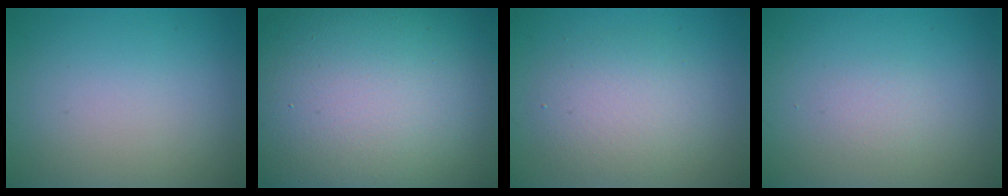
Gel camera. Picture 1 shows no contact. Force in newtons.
{"total": 21.1, "press": 21.1, "slide": 0.8}
{"total": 3.8, "press": 3.8, "slide": 0.3}
{"total": 1.0, "press": 1.0, "slide": 0.0}